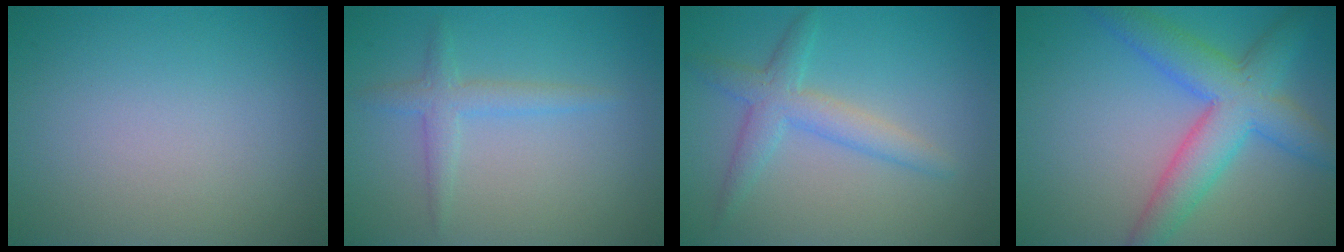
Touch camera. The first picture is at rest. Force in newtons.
{"total": 2.1, "press": 2.1, "slide": 0.1}
{"total": 3.1, "press": 3.1, "slide": 0.1}
{"total": 6.8, "press": 6.8, "slide": 0.3}